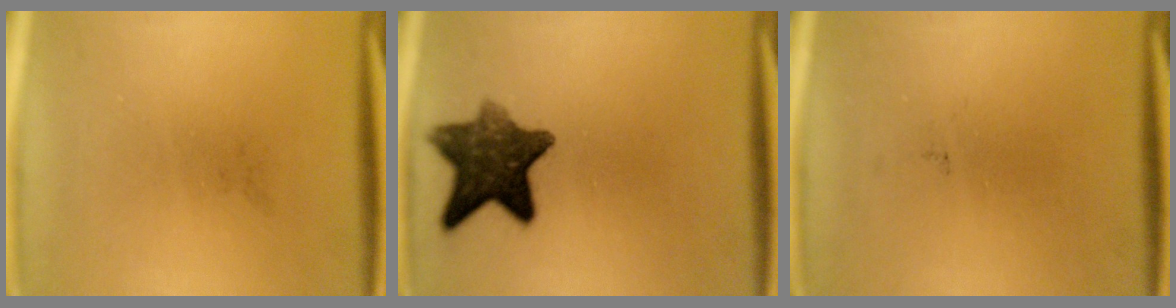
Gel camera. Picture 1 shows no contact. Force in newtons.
{"total": 10.3}
{"total": 0.0}